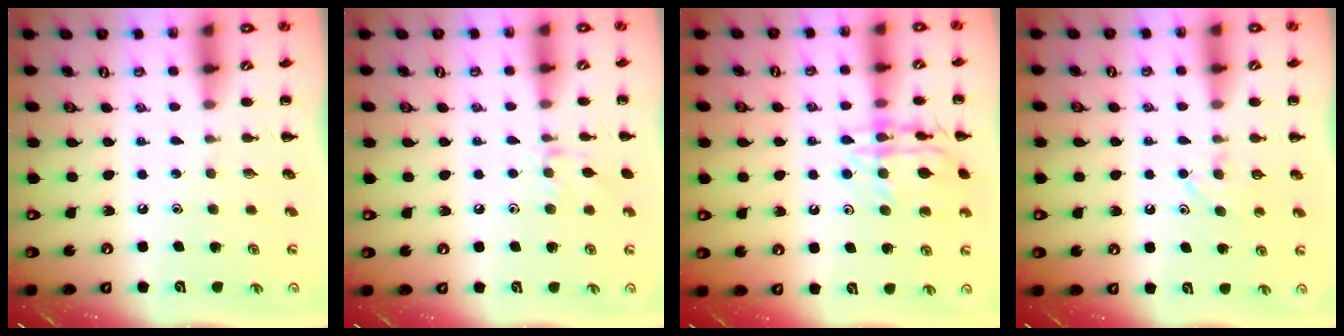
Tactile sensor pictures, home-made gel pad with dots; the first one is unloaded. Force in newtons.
{"total": 7.2, "press": 7.1, "slide": 1.5}
{"total": 14.3, "press": 14.3, "slide": 1.1}
{"total": 4.4, "press": 4.2, "slide": 1.2}